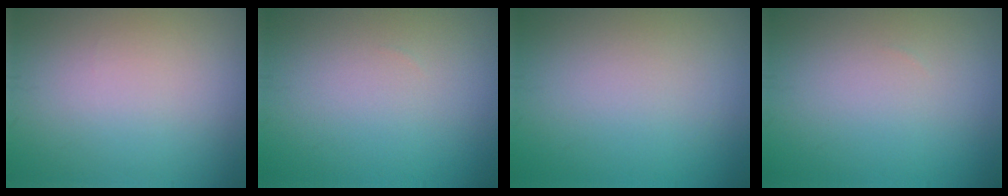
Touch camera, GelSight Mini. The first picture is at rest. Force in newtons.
{"total": 0.0}
{"total": 0.0}
{"total": 0.0}